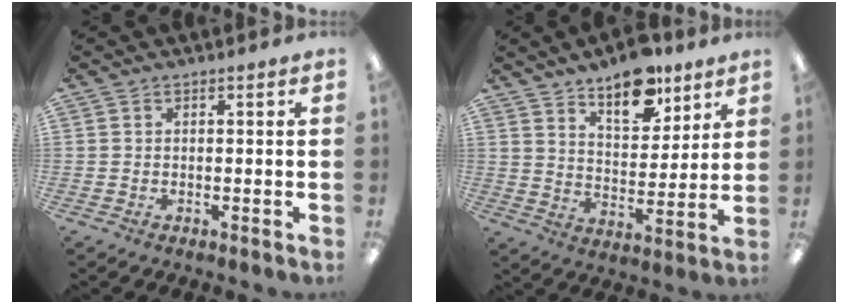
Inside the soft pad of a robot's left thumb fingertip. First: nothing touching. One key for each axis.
{"total": 13.2, "fx": 10.1, "fy": 6.0, "fz": 6.1, "tx": -0.076, "ty": -0.062, "tz": 0.178}